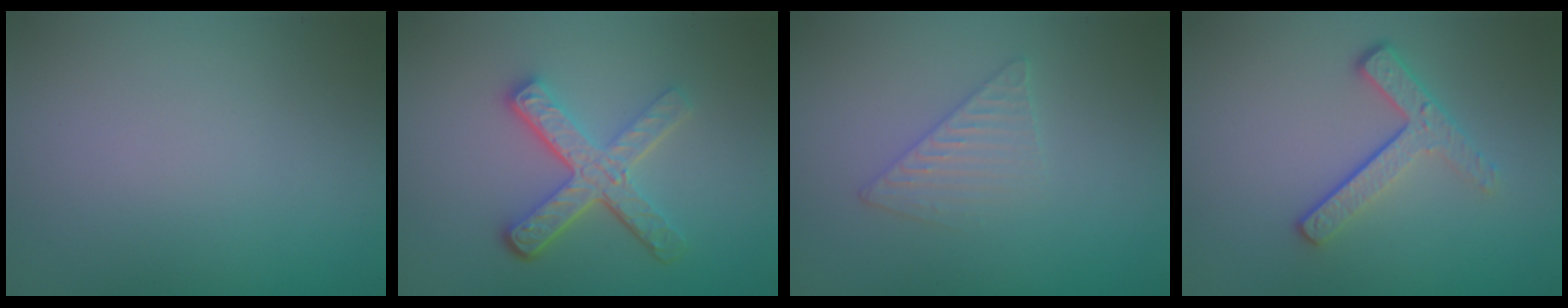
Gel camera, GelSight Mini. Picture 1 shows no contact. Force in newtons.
{"total": 4.7, "press": 3.5, "slide": 3.2}
{"total": 2.0, "press": 2.0, "slide": 0.2}
{"total": 3.5, "press": 2.5, "slide": 2.4}